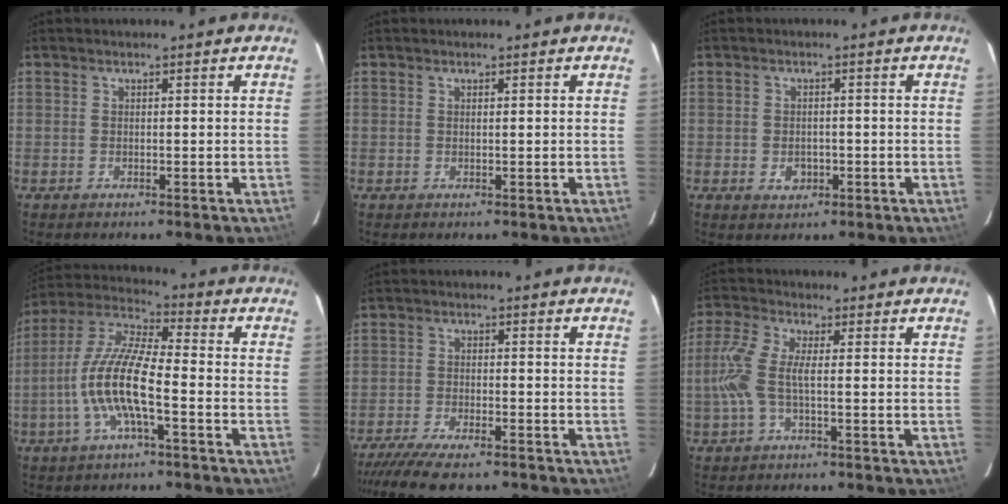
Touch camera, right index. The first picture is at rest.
{"total": 0.0}
{"total": 3.1, "force": [-1.0, 2.5, 1.5], "torque": [-0.029, 0.001, -0.009]}
{"total": 12.7, "force": [-3.7, 2.6, 11.9], "torque": [-0.246, 0.003, -0.078]}
{"total": 10.9, "force": [-9.3, 2.1, 5.4], "torque": [-0.128, -0.032, -0.157]}
{"total": 6.9, "force": [-0.8, 1.4, 6.7], "torque": [-0.157, 0.004, -0.015]}